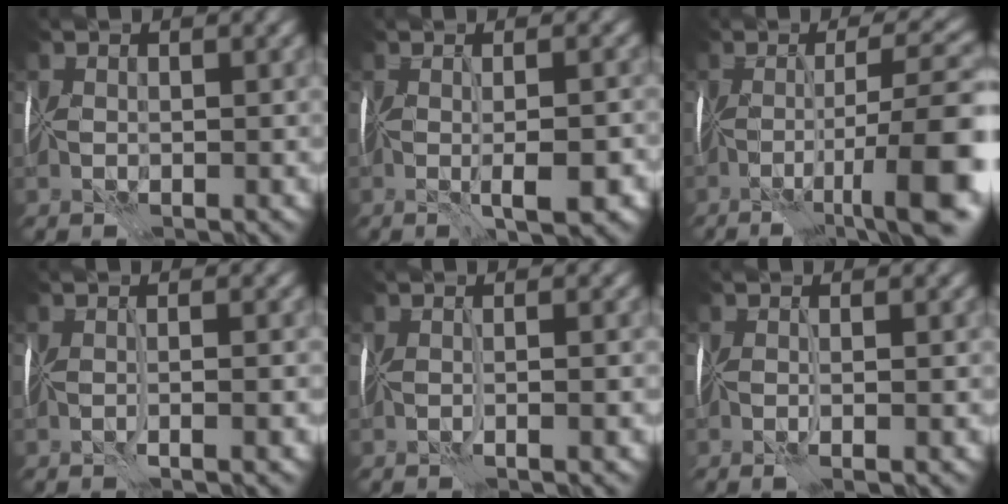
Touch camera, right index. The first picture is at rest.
{"total": 5.1, "force": [-0.9, 1.2, 4.8], "torque": [-0.064, -0.009, -0.008]}
{"total": 11.8, "force": [-3.1, 2.7, 11.1], "torque": [-0.152, -0.001, -0.044]}
{"total": 2.5, "force": [-0.6, 0.4, 2.3], "torque": [-0.028, -0.008, -0.010]}
{"total": 2.1, "force": [-0.4, 0.4, 2.0], "torque": [-0.023, -0.008, -0.006]}
{"total": 2.0, "force": [-0.4, 0.4, 1.9], "torque": [-0.026, -0.009, -0.004]}